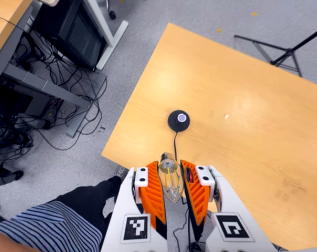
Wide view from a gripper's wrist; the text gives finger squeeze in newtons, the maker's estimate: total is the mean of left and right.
{"total": 22.6, "left": 25.3, "right": 19.8}